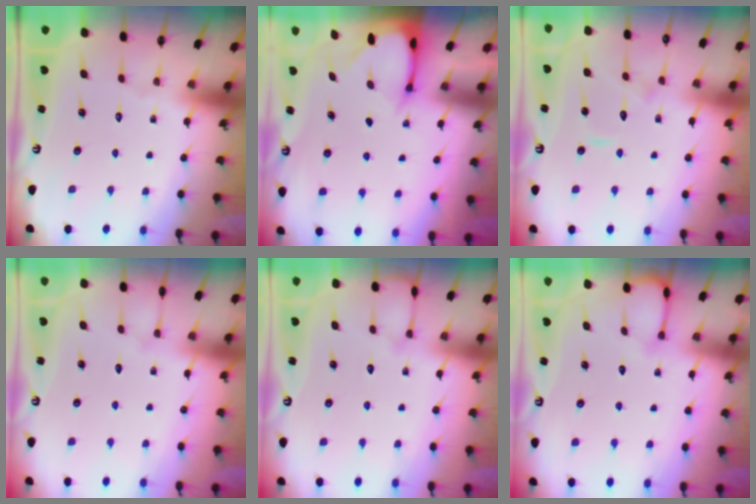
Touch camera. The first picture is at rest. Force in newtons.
{"total": 2.4, "press": 2.4, "slide": 0.3}
{"total": 7.4, "press": 7.3, "slide": 0.7}
{"total": 2.6, "press": 2.6, "slide": 0.4}
{"total": 3.7, "press": 3.7, "slide": 0.4}
{"total": 4.5, "press": 4.5, "slide": 0.4}